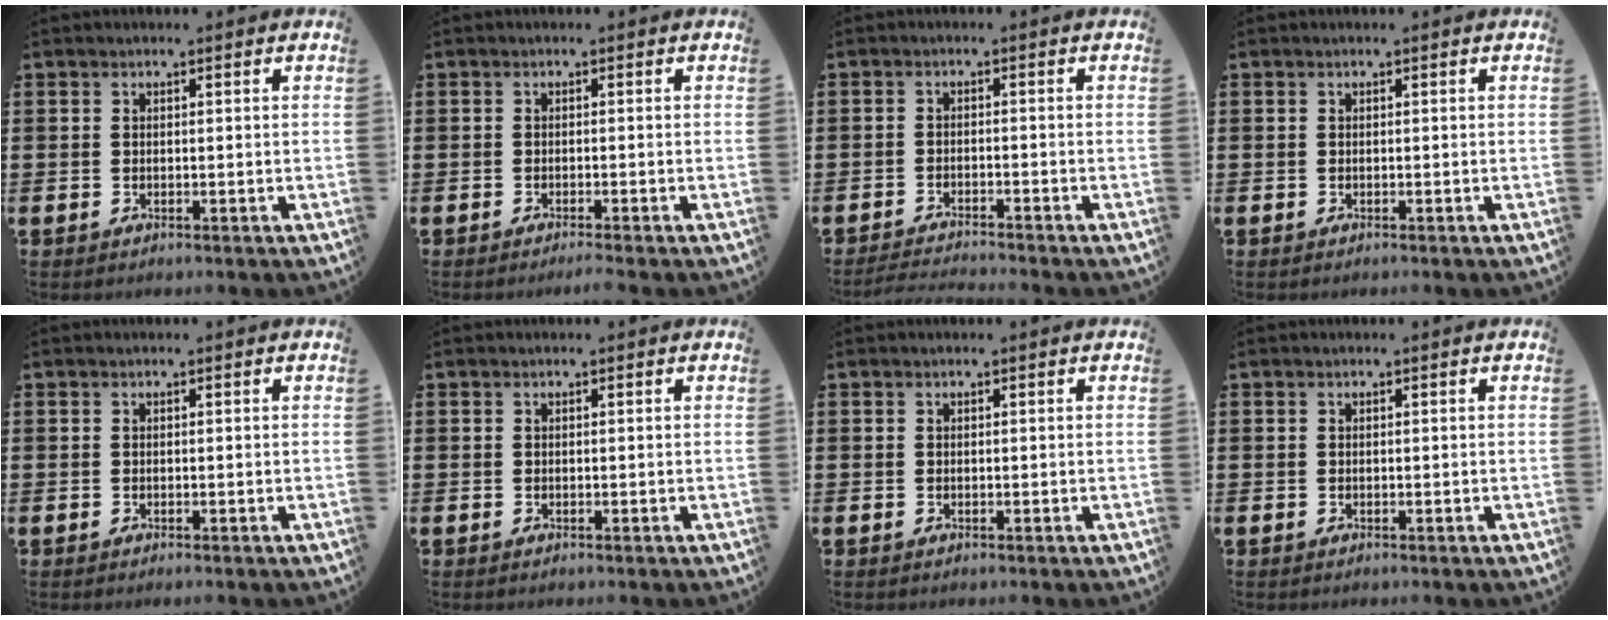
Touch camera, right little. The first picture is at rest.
{"total": 0.8, "force": [-0.7, -0.1, 0.5], "torque": [-0.006, -0.004, -0.013]}
{"total": 1.9, "force": [-1.9, -0.2, 0.3], "torque": [-0.004, 0.002, -0.039]}
{"total": 0.0}
{"total": 0.0}
{"total": 0.0}
{"total": 0.0}
{"total": 0.0}